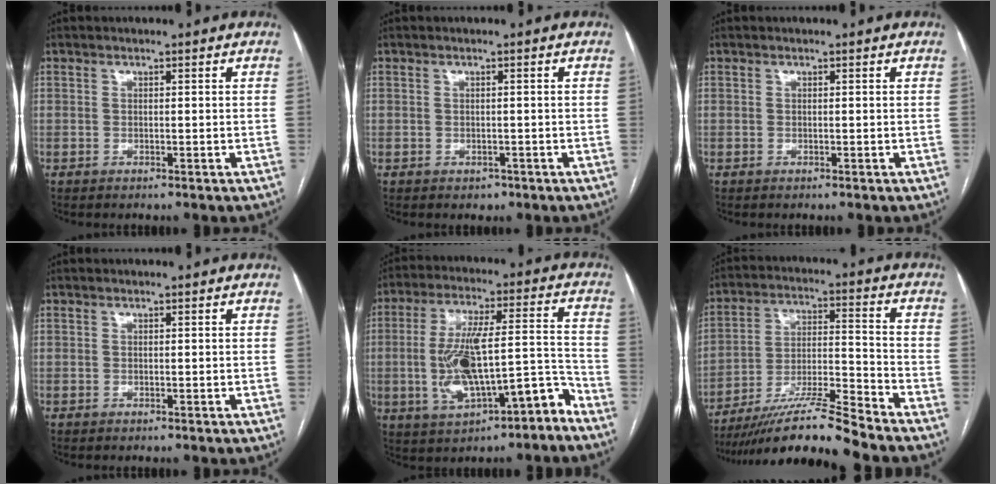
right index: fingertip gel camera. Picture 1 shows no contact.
{"total": 1.3, "force": [-0.7, 1.0, 0.3], "torque": [-0.002, 0.003, -0.006]}
{"total": 0.0}
{"total": 0.0}
{"total": 13.9, "force": [-5.3, 3.9, 12.2], "torque": [-0.214, 0.035, -0.073]}
{"total": 14.4, "force": [-12.4, -1.4, 7.1], "torque": [-0.122, 0.003, -0.218]}